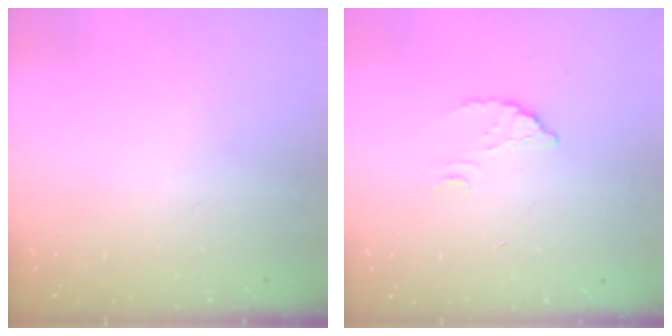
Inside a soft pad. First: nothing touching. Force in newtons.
{"total": 2.8, "press": 2.8, "slide": 0.2}